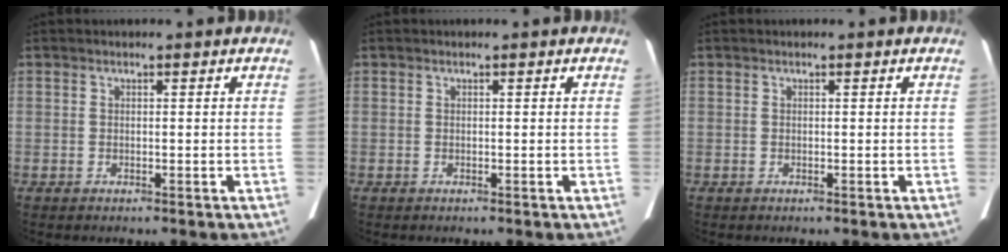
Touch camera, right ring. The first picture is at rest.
{"total": 0.0}
{"total": 0.0}